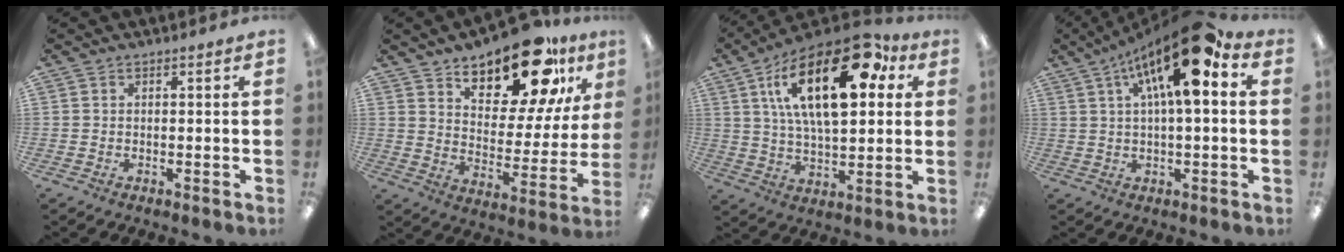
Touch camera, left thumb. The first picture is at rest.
{"total": 18.9, "force": [14.1, 7.3, 10.2], "torque": [-0.155, -0.093, 0.237]}
{"total": 25.3, "force": [10.6, 12.0, 19.6], "torque": [-0.336, -0.035, 0.167]}
{"total": 17.6, "force": [7.5, 5.1, 15.1], "torque": [-0.251, -0.029, 0.115]}